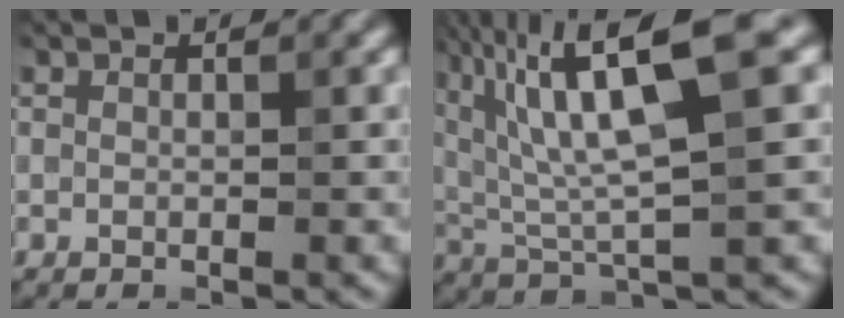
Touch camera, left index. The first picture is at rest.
{"total": 12.0, "force": [5.1, 2.8, 10.5], "torque": [-0.190, 0.025, 0.090]}